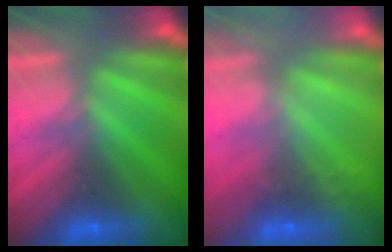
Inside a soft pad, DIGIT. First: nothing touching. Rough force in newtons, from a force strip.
{"total": 2.4}